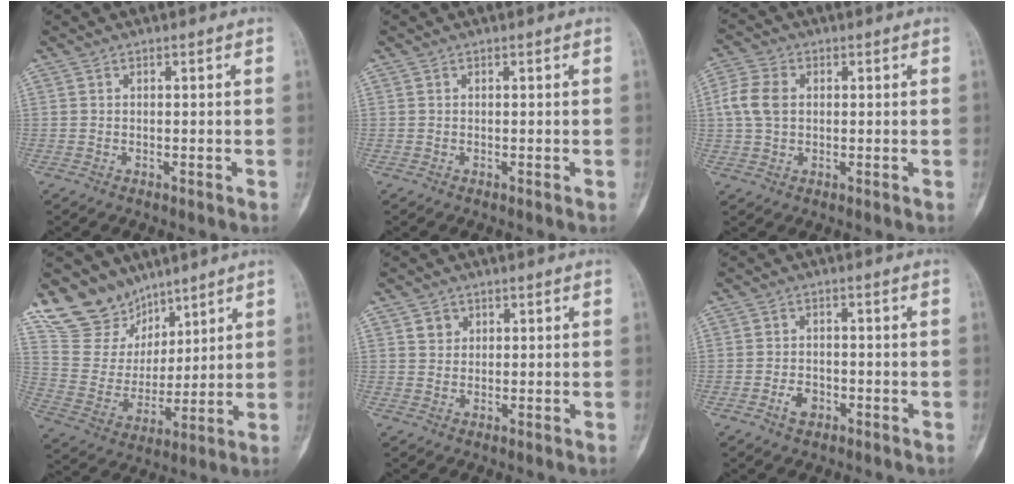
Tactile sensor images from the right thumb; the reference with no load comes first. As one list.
[{"total": 0.0}, {"total": 6.8, "force": [0.9, 4.9, 4.7], "torque": [-0.100, 0.011, 0.015]}, {"total": 13.3, "force": [10.5, 8.0, 1.3], "torque": [0.012, -0.068, 0.212]}, {"total": 2.4, "force": [1.1, 2.1, 0.6], "torque": [0.005, -0.006, 0.017]}, {"total": 3.3, "force": [-1.6, 2.3, 1.8], "torque": [-0.025, 0.010, -0.028]}]